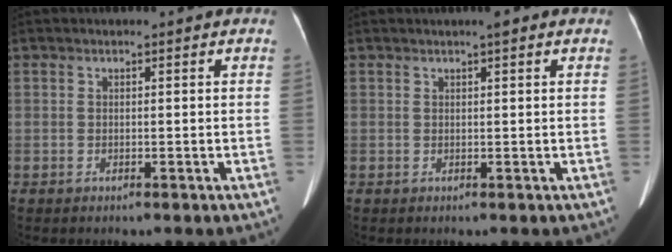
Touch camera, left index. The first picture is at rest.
{"total": 1.6, "force": [1.0, 0.4, 1.2], "torque": [-0.017, 0.014, 0.012]}